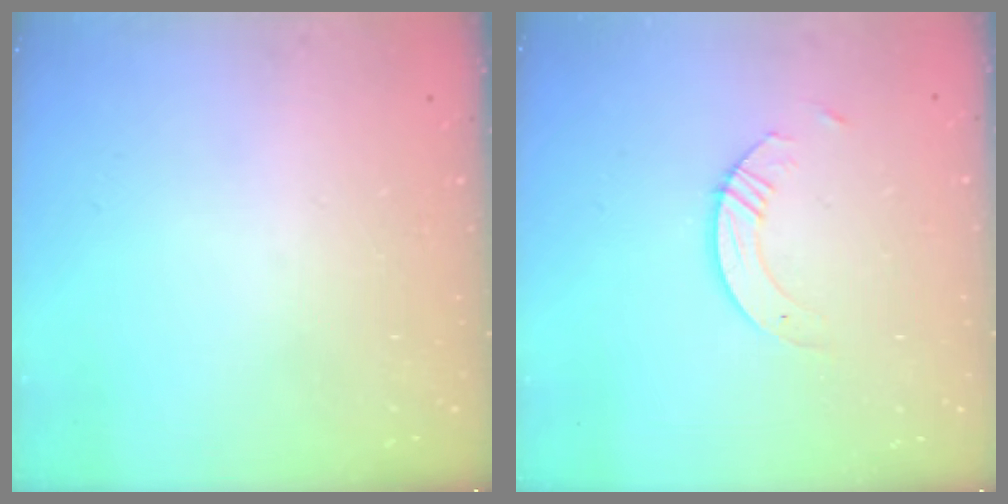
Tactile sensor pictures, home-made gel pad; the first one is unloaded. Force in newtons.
{"total": 4.3, "press": 4.2, "slide": 0.3}